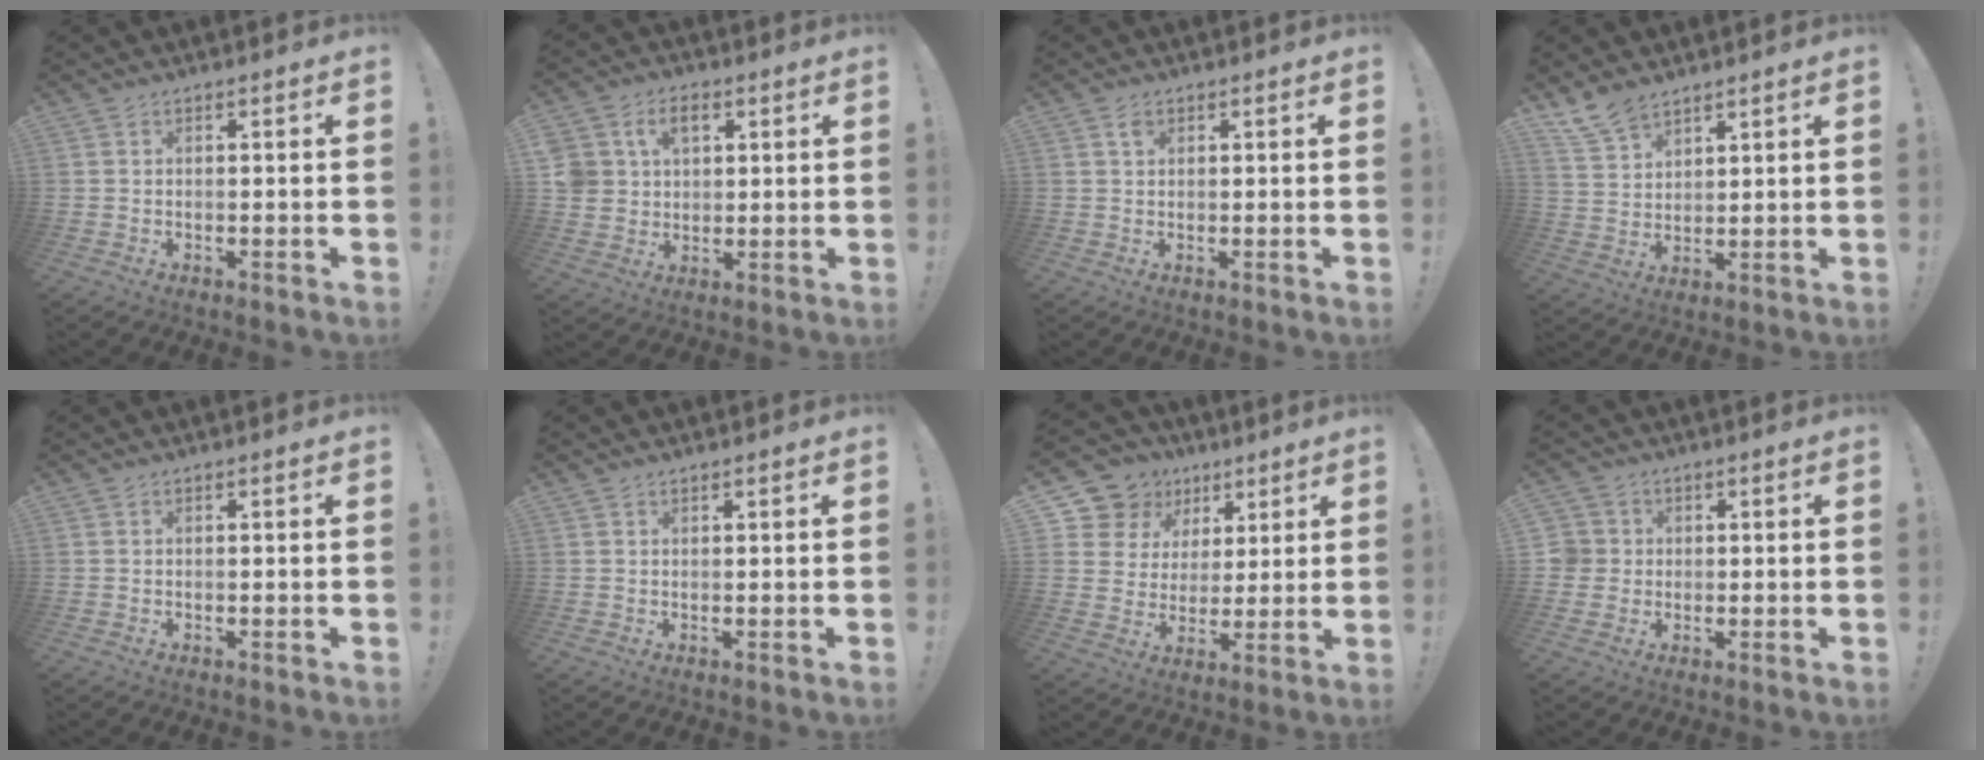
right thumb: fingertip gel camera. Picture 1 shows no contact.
{"total": 9.0, "force": [3.6, 7.1, 4.1], "torque": [-0.079, -0.005, 0.070]}
{"total": 1.5, "force": [0.6, 1.3, 0.5], "torque": [0.001, -0.002, 0.007]}
{"total": 7.8, "force": [6.4, 3.6, 2.6], "torque": [-0.052, -0.040, 0.124]}
{"total": 0.0}
{"total": 0.6, "force": [0.5, 0.2, 0.1], "torque": [0.001, -0.002, 0.010]}
{"total": 12.4, "force": [6.6, 10.0, 3.2], "torque": [-0.050, -0.042, 0.138]}
{"total": 4.5, "force": [0.4, 4.4, 1.0], "torque": [-0.023, 0.003, 0.008]}